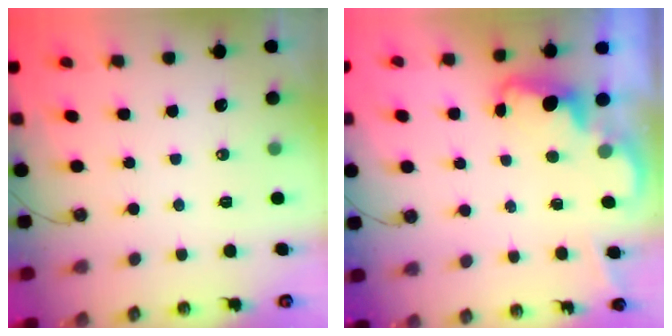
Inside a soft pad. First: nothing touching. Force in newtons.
{"total": 2.3, "press": 2.2, "slide": 0.5}